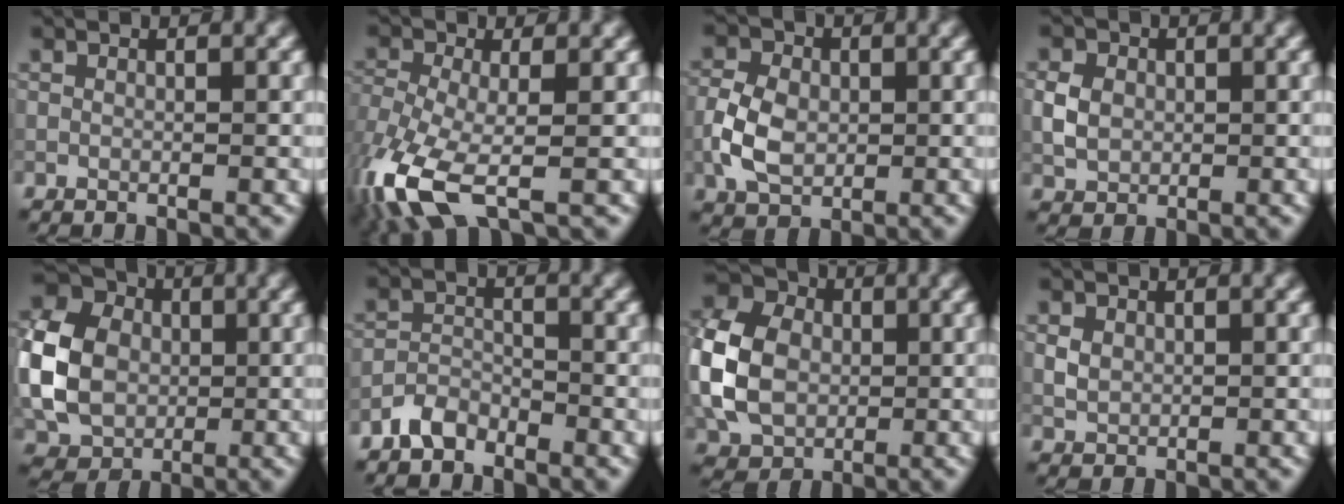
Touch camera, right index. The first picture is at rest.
{"total": 7.3, "force": [-3.4, 3.3, 5.5], "torque": [-0.137, -0.012, -0.079]}
{"total": 5.1, "force": [-0.7, 3.7, 3.4], "torque": [-0.074, 0.004, -0.018]}
{"total": 2.8, "force": [0.1, 2.3, 1.5], "torque": [-0.032, 0.001, -0.001]}
{"total": 9.4, "force": [-0.4, 7.6, 5.5], "torque": [-0.135, 0.012, -0.018]}
{"total": 2.5, "force": [-2.1, 1.2, 0.8], "torque": [-0.011, 0.010, -0.046]}
{"total": 10.2, "force": [-0.6, 7.9, 6.5], "torque": [-0.169, 0.012, -0.027]}
{"total": 1.6, "force": [0.3, 1.3, 0.8], "torque": [-0.017, -0.001, 0.007]}